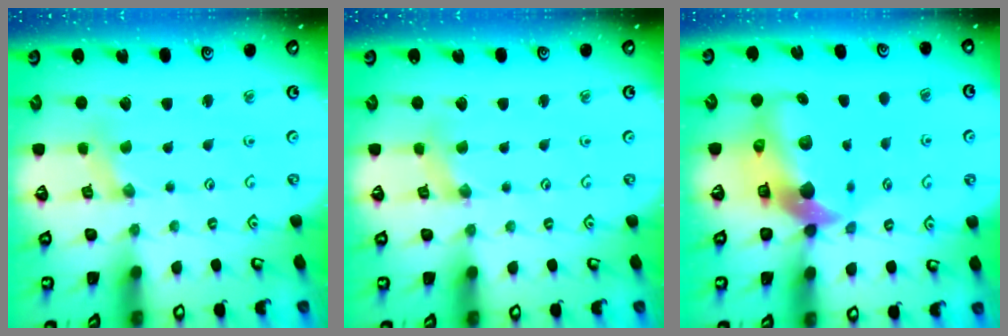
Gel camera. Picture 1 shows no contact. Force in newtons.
{"total": 0.9, "press": 0.8, "slide": 0.3}
{"total": 13.9, "press": 13.7, "slide": 2.1}